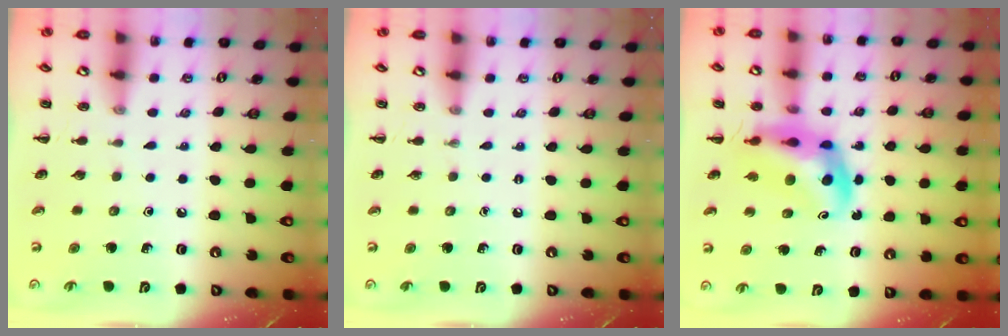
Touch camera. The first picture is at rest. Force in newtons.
{"total": 0.0}
{"total": 10.4, "press": 9.9, "slide": 3.3}